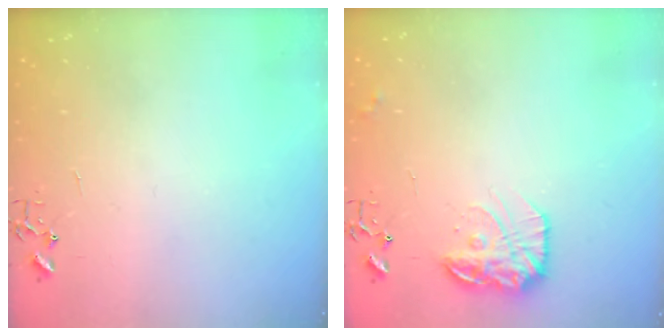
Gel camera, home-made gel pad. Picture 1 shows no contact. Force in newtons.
{"total": 15.0, "press": 15.0, "slide": 1.1}